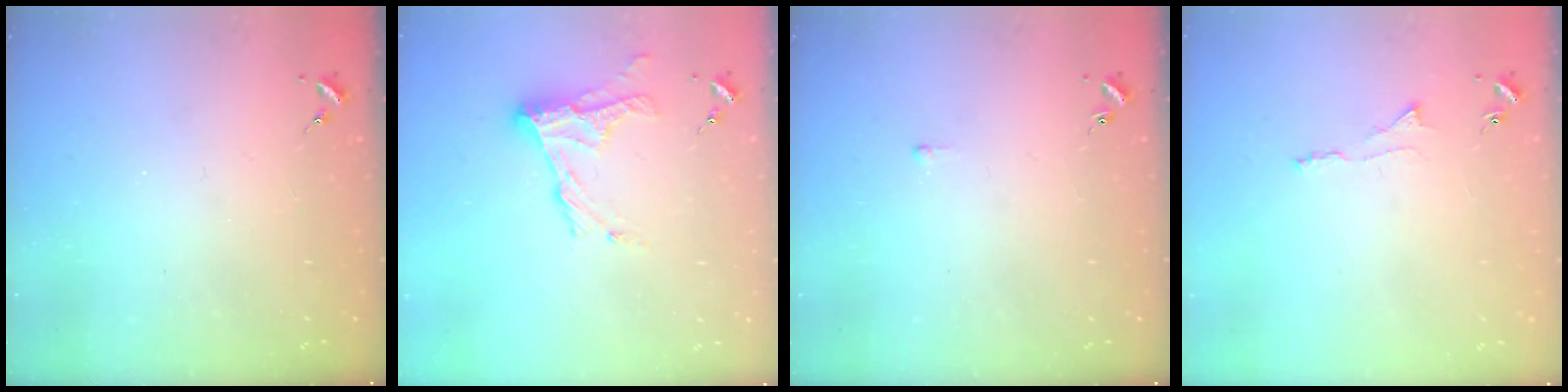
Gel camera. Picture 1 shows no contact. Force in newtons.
{"total": 12.4, "press": 12.4, "slide": 0.8}
{"total": 1.8, "press": 1.8, "slide": 0.3}
{"total": 3.6, "press": 3.6, "slide": 0.6}